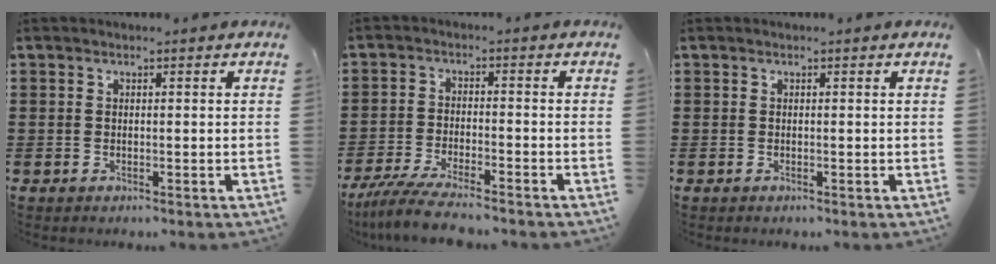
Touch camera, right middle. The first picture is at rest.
{"total": 5.4, "force": [-4.8, 0.3, 2.5], "torque": [-0.069, -0.017, -0.098]}
{"total": 0.0}